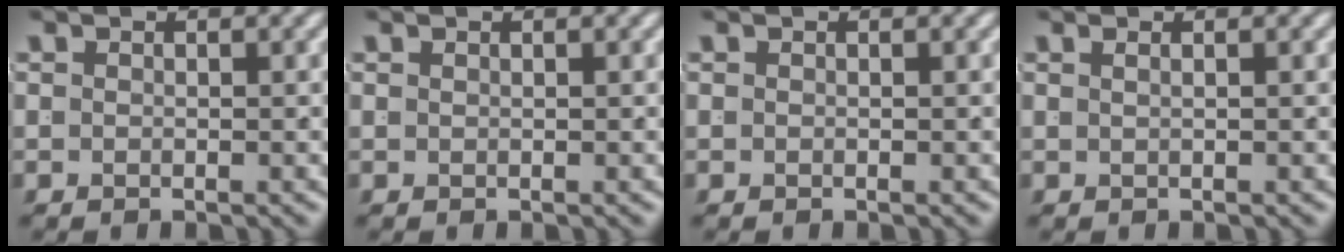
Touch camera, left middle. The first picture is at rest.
{"total": 0.7, "force": [0.2, -0.6, -0.1], "torque": [0.009, -0.001, 0.008]}
{"total": 0.0}
{"total": 1.3, "force": [0.2, -1.2, 0.4], "torque": [0.005, 0.002, 0.007]}